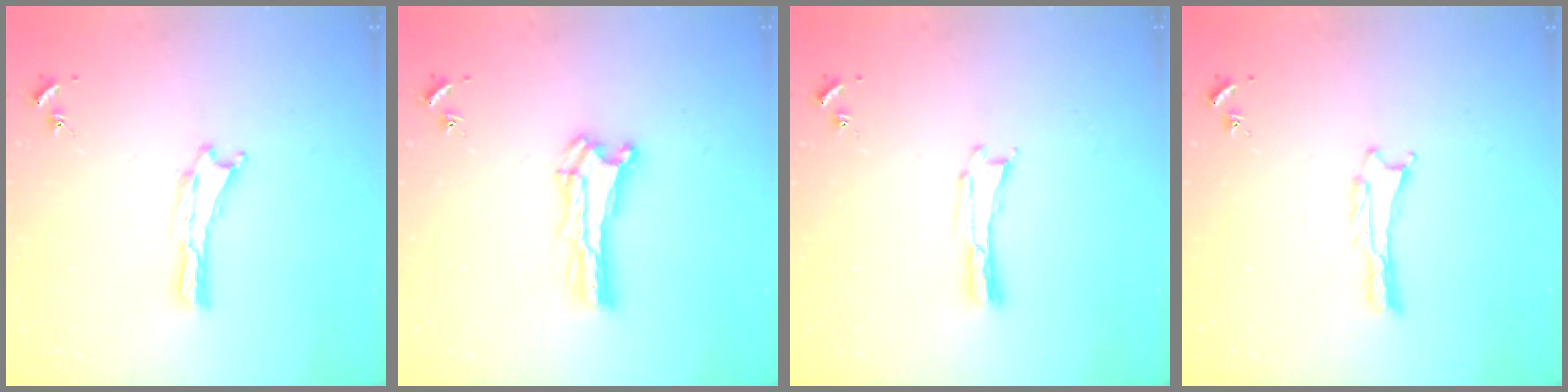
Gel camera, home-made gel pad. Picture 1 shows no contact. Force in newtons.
{"total": 1.4, "press": 1.4, "slide": 0.2}
{"total": 0.0}
{"total": 1.1, "press": 1.1, "slide": 0.1}